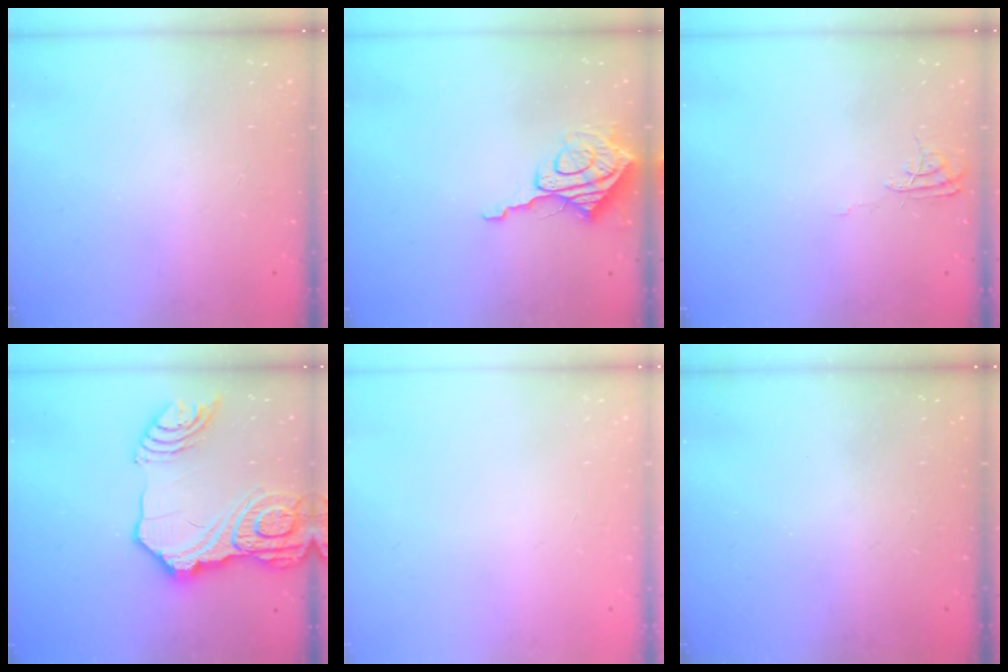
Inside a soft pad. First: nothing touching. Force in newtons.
{"total": 10.5, "press": 10.4, "slide": 1.2}
{"total": 5.1, "press": 5.1, "slide": 0.5}
{"total": 25.1, "press": 24.9, "slide": 3.2}
{"total": 0.0}
{"total": 0.0}